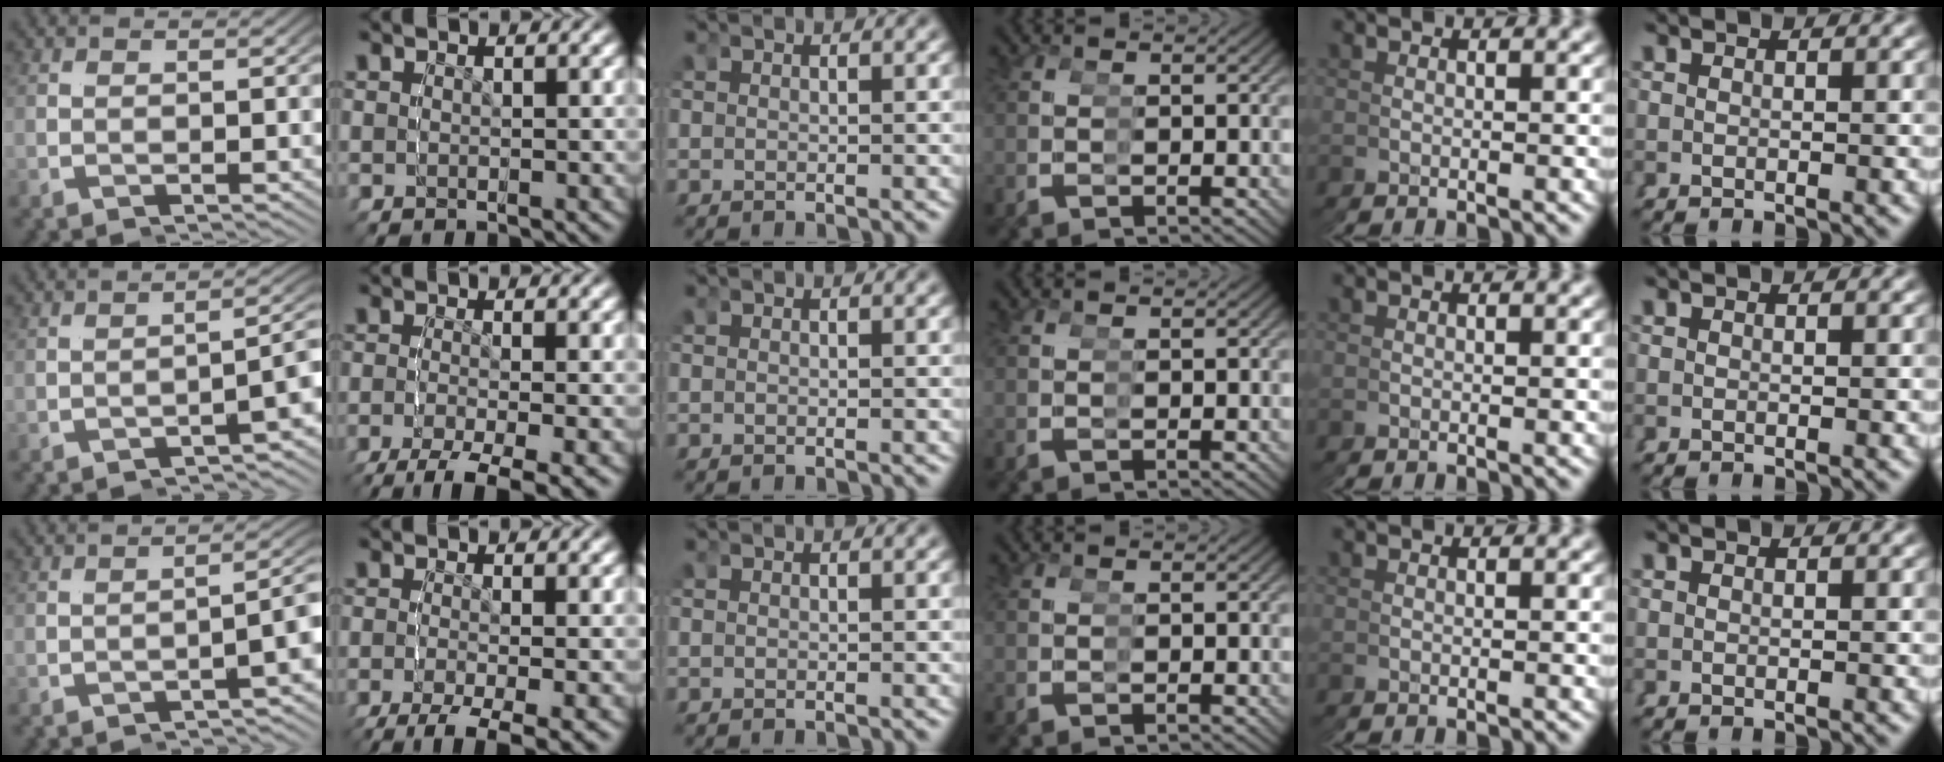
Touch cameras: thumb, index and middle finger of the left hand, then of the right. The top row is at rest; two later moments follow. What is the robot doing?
{"motion": "grasp_and_lifting", "object": "condiment"}